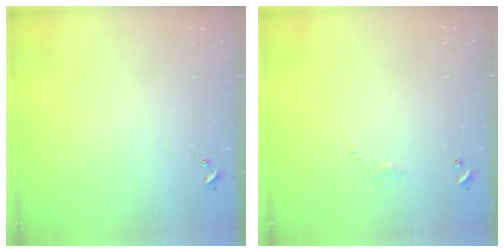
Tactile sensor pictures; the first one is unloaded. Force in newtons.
{"total": 3.7, "press": 3.7, "slide": 0.1}